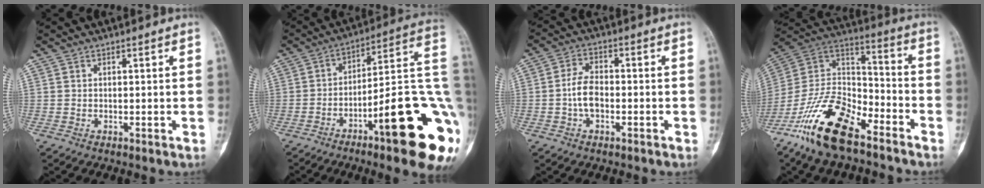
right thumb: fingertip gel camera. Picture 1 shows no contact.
{"total": 23.9, "force": [-7.4, 5.1, 22.1], "torque": [-0.243, 0.034, -0.100]}
{"total": 7.2, "force": [-1.6, 4.3, 5.6], "torque": [-0.104, 0.020, -0.036]}
{"total": 20.3, "force": [-13.3, 8.6, 12.7], "torque": [-0.246, 0.077, -0.248]}